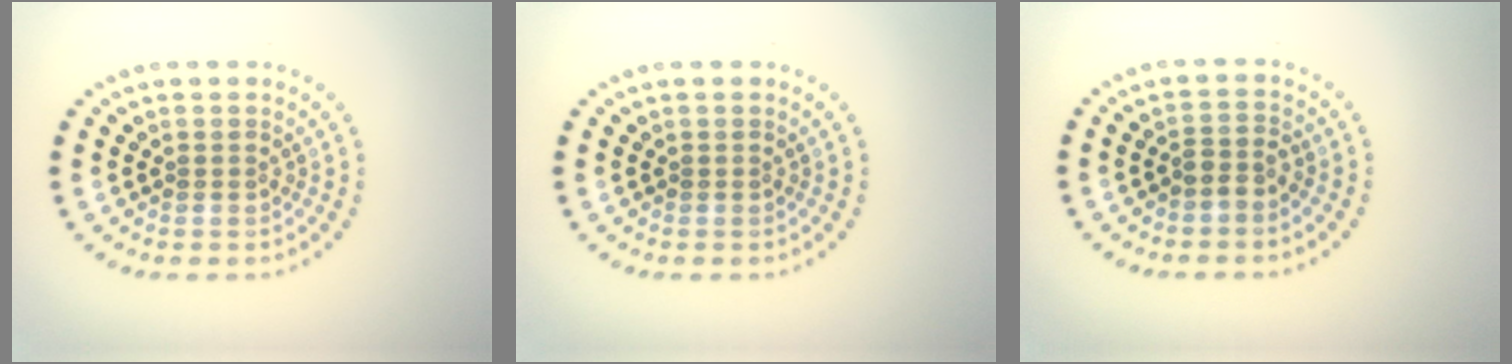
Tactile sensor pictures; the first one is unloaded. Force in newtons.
{"total": 0.0}
{"total": 1.5, "press": 1.2, "slide": 0.8}